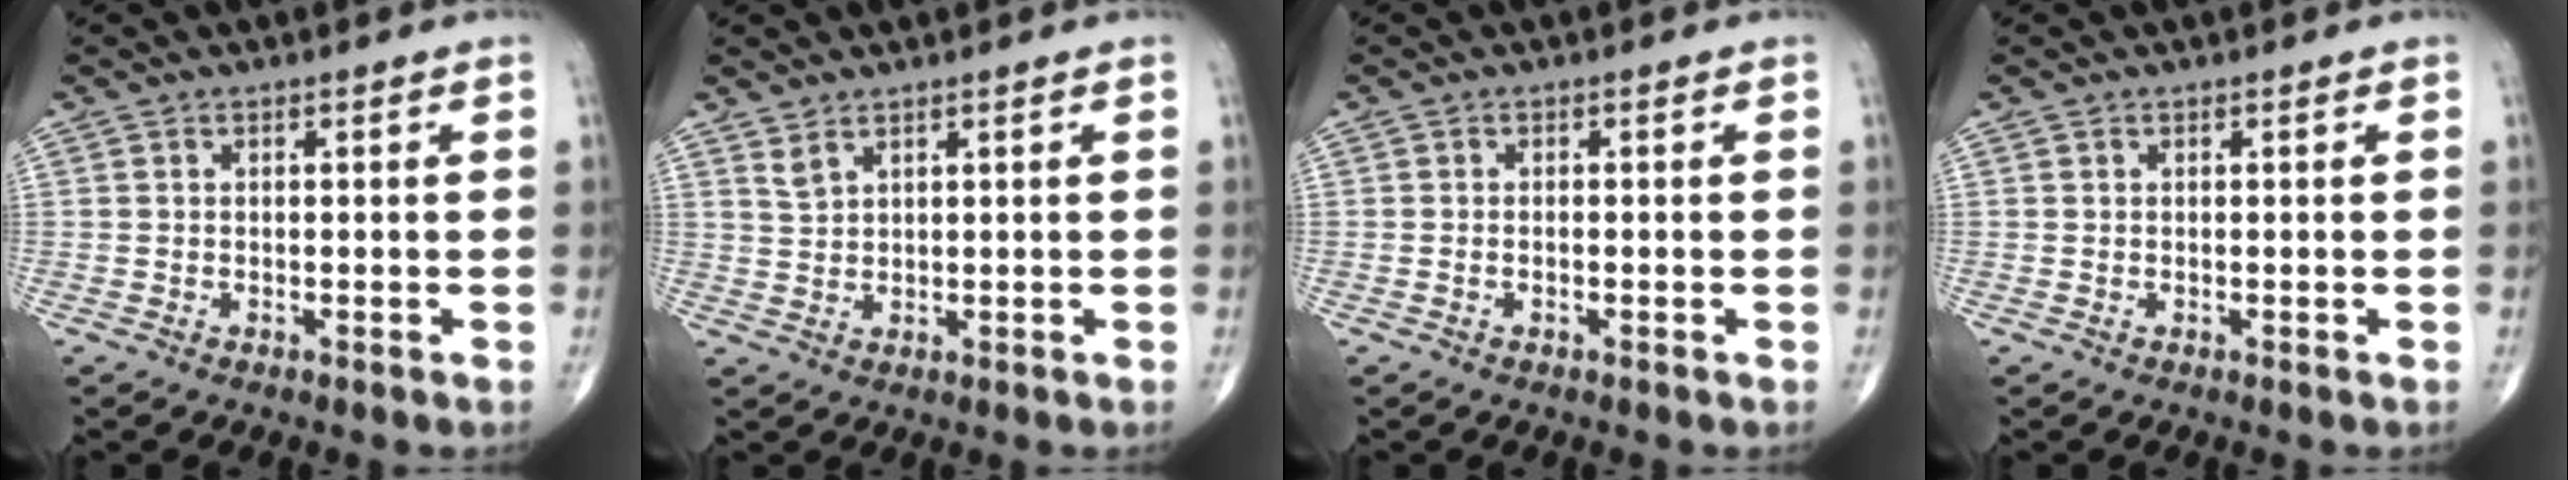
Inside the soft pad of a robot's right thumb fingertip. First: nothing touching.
{"total": 2.1, "force": [1.7, 0.7, 1.0], "torque": [-0.018, -0.009, 0.040]}
{"total": 0.6, "force": [-0.2, 0.3, 0.5], "torque": [-0.014, 0.006, -0.003]}
{"total": 0.0}